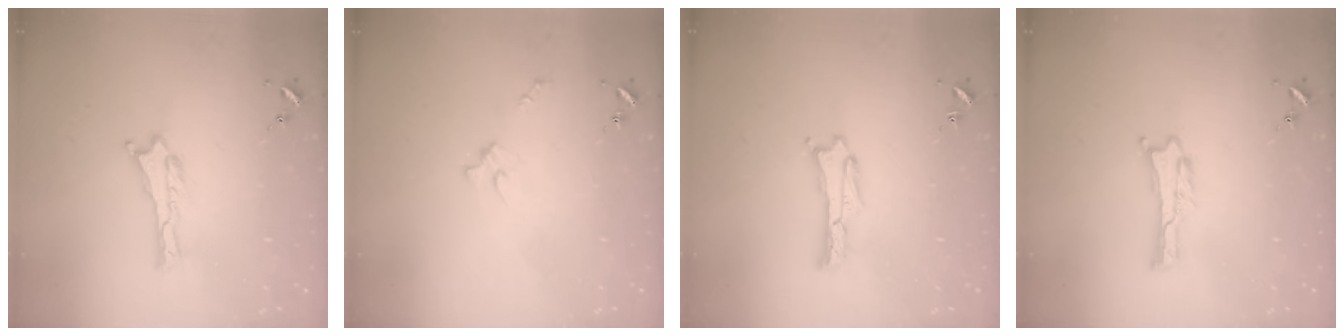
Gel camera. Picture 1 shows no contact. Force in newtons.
{"total": 2.0, "press": 2.0, "slide": 0.2}
{"total": 0.0}
{"total": 0.0}